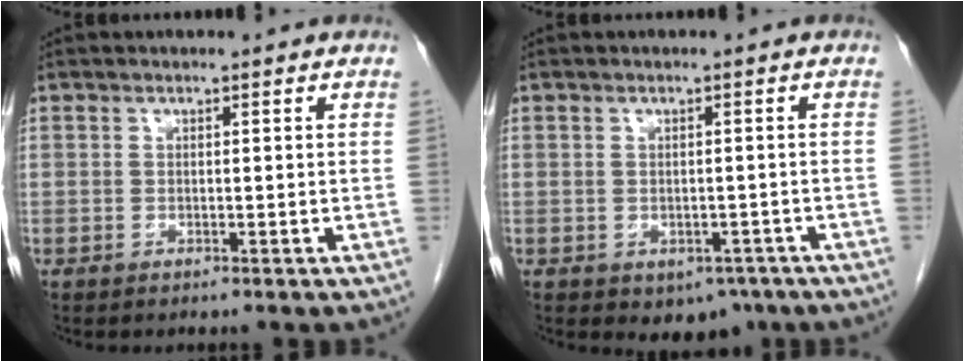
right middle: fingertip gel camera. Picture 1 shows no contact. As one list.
[{"total": 3.9, "force": [-2.2, 2.7, 1.9], "torque": [-0.013, 0.002, -0.019]}]